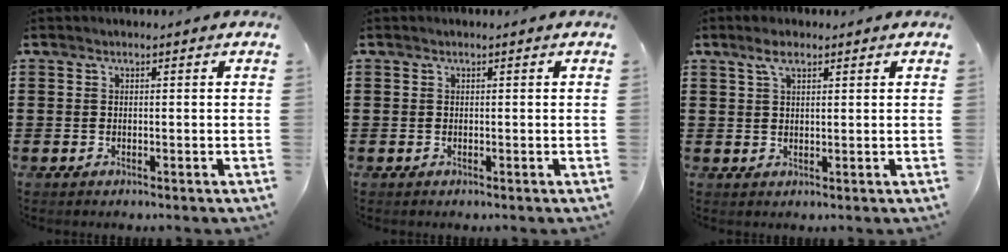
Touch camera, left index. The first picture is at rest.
{"total": 0.0}
{"total": 3.5, "force": [2.1, 1.3, 2.5], "torque": [-0.045, 0.004, 0.035]}